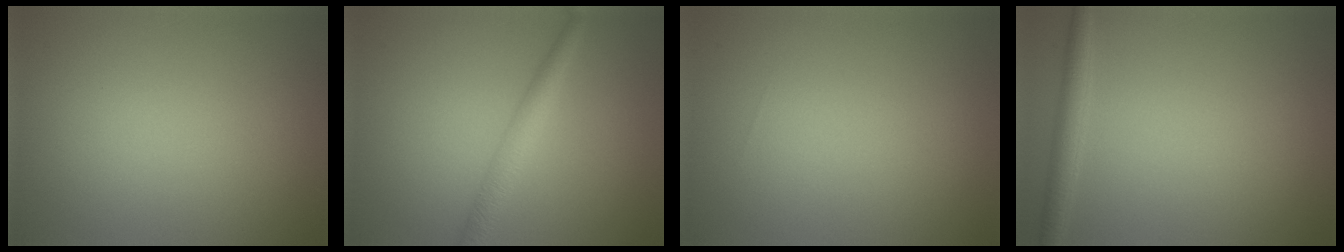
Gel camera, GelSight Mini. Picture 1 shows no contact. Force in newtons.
{"total": 2.6, "press": 2.6, "slide": 0.2}
{"total": 0.0}
{"total": 1.9, "press": 1.9, "slide": 0.1}